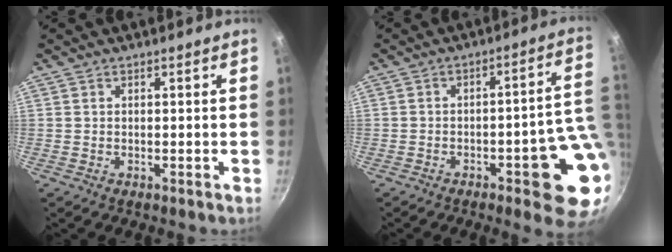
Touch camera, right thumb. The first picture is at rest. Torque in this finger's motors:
{"motor_torque": [2.58, 2.38, 1.96, -0.81, 0.19]}